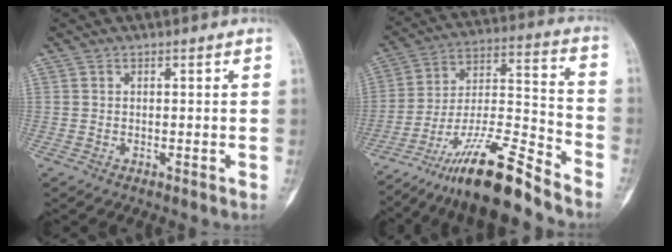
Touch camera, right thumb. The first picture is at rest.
{"total": 18.2, "force": [-14.4, 2.2, 10.9], "torque": [-0.203, 0.084, -0.255]}